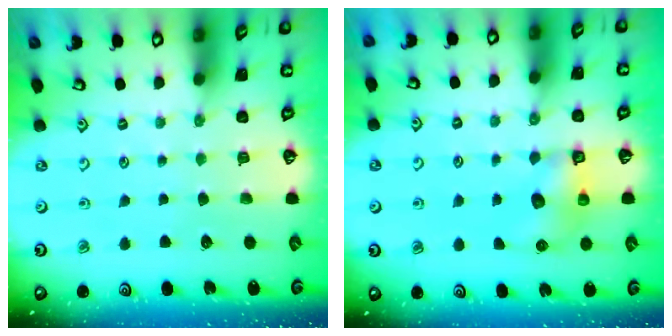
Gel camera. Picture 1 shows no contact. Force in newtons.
{"total": 6.7, "press": 6.7, "slide": 0.1}